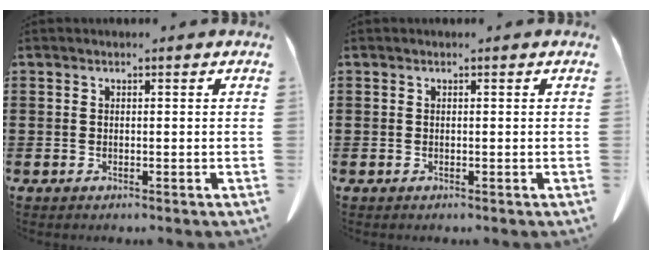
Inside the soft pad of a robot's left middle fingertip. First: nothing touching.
{"total": 0.0}